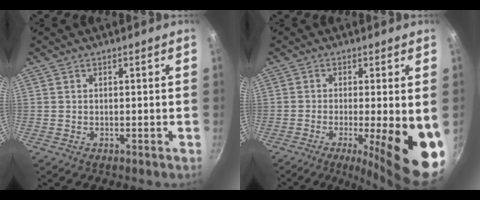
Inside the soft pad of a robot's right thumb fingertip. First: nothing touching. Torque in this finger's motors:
{"motor_torque": [-0.13, 1.32, 0.34, -0.05, 0.22]}